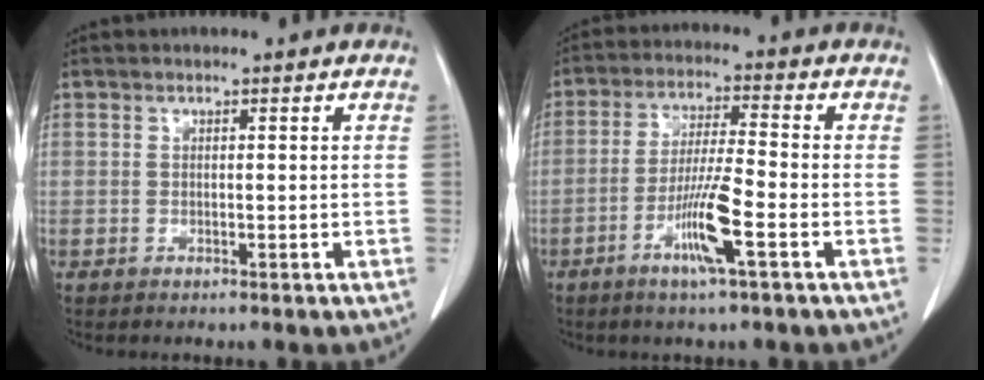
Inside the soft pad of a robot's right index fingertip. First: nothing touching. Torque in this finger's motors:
{"motor_torque": [0.20, -0.08, 0.17, 0.10]}